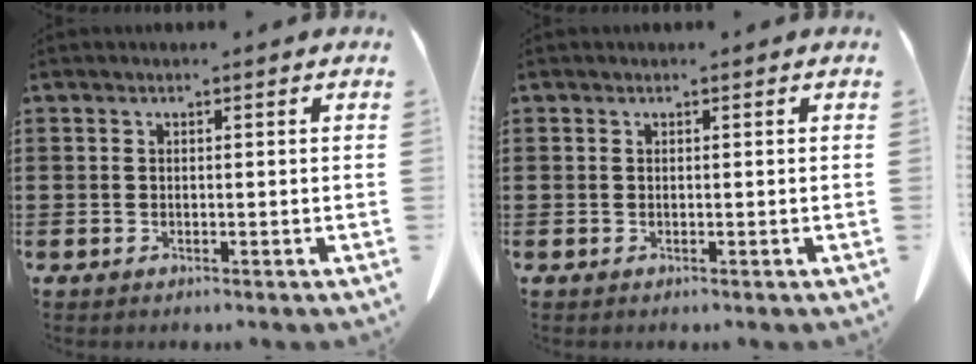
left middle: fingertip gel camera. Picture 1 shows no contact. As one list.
[{"total": 0.0}]